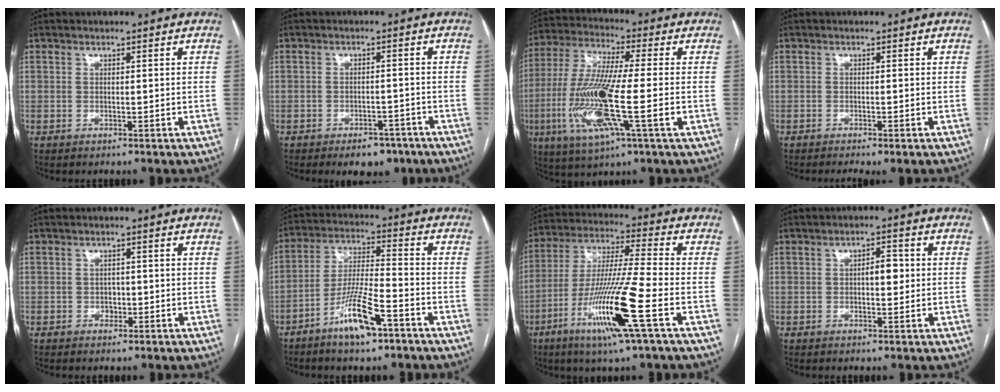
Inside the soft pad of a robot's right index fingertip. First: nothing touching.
{"total": 5.2, "force": [-3.7, 2.9, 2.3], "torque": [-0.024, 0.005, -0.046]}
{"total": 16.1, "force": [-3.5, 1.2, 15.6], "torque": [-0.329, -0.017, -0.066]}
{"total": 2.1, "force": [-1.4, 0.0, 1.6], "torque": [-0.021, -0.004, -0.022]}
{"total": 1.3, "force": [-0.3, 1.1, 0.6], "torque": [-0.008, 0.006, -0.001]}
{"total": 10.3, "force": [-6.0, 1.5, 8.2], "torque": [-0.164, -0.006, -0.111]}
{"total": 16.1, "force": [-6.5, -0.6, 14.8], "torque": [-0.302, -0.019, -0.120]}
{"total": 4.0, "force": [0.2, 1.7, 3.6], "torque": [-0.056, 0.008, 0.006]}